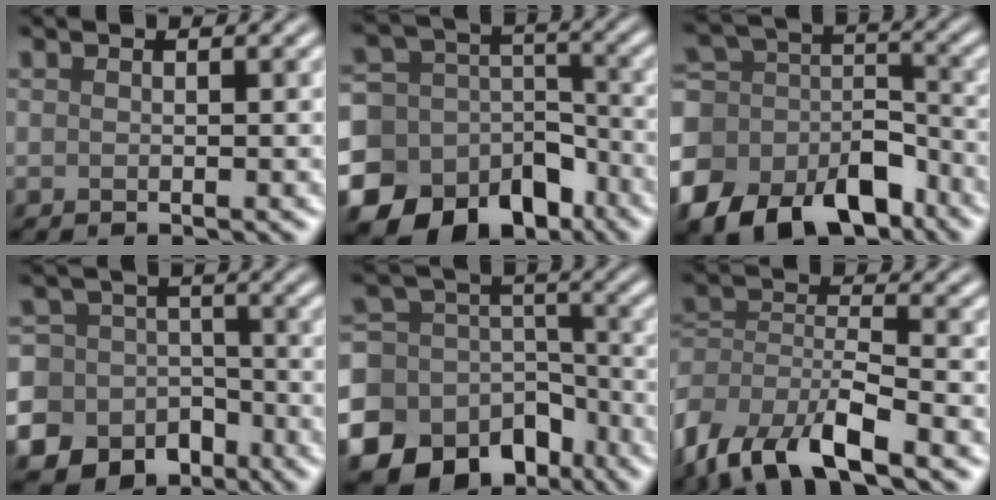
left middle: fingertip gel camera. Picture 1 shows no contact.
{"total": 18.7, "force": [-10.6, 14.0, 6.2], "torque": [-0.128, -0.057, -0.167]}
{"total": 14.4, "force": [-8.4, 9.3, 7.1], "torque": [-0.147, -0.029, -0.125]}
{"total": 16.0, "force": [-8.9, 13.0, 2.7], "torque": [-0.074, -0.060, -0.140]}
{"total": 17.4, "force": [-10.0, 13.2, 5.3], "torque": [-0.115, -0.057, -0.158]}
{"total": 9.4, "force": [-6.4, 3.5, 6.0], "torque": [-0.115, -0.006, -0.134]}